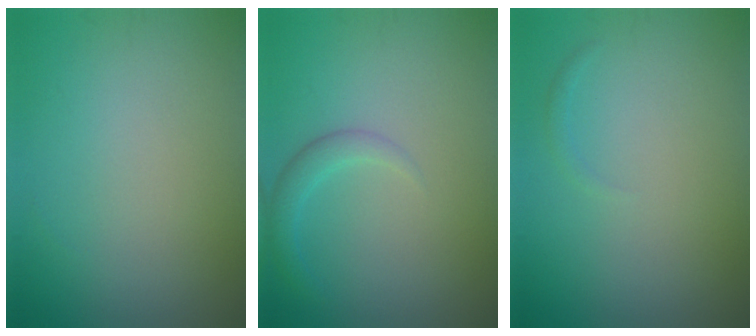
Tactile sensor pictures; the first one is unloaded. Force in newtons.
{"total": 1.9, "press": 1.9, "slide": 0.1}
{"total": 0.6, "press": 0.6, "slide": 0.0}